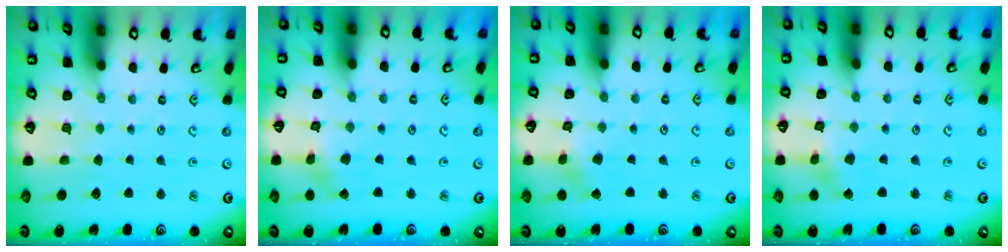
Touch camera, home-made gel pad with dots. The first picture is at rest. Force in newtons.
{"total": 2.1, "press": 2.1, "slide": 0.2}
{"total": 2.4, "press": 2.4, "slide": 0.3}
{"total": 2.5, "press": 2.5, "slide": 0.3}